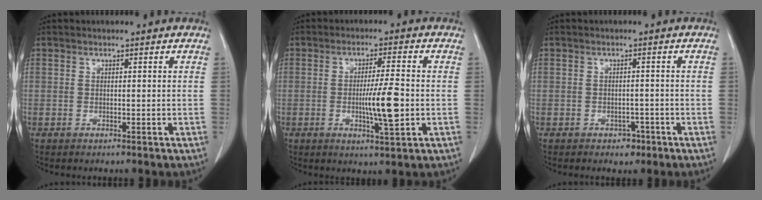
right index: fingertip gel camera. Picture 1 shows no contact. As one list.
[{"total": 7.0, "force": [-1.2, 0.4, 6.9], "torque": [-0.118, -0.010, -0.020]}, {"total": 2.2, "force": [-1.3, 1.5, 0.9], "torque": [-0.009, 0.004, -0.012]}]